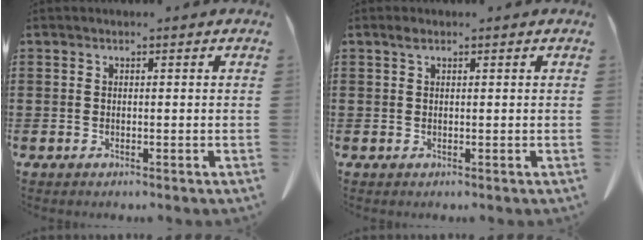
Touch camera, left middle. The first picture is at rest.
{"total": 0.9, "force": [0.5, 0.3, 0.7], "torque": [-0.016, 0.001, 0.011]}